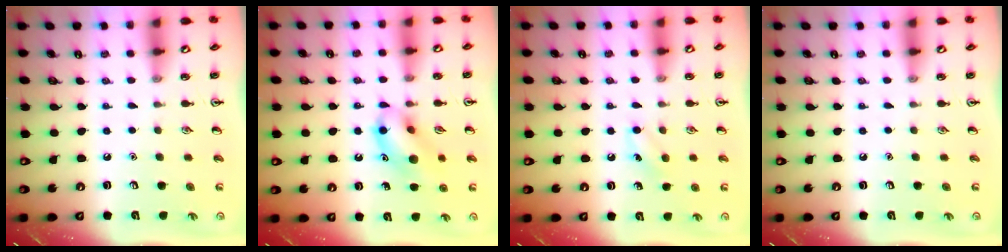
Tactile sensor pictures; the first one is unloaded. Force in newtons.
{"total": 12.4, "press": 12.3, "slide": 1.7}
{"total": 4.7, "press": 4.5, "slide": 1.5}
{"total": 0.0}